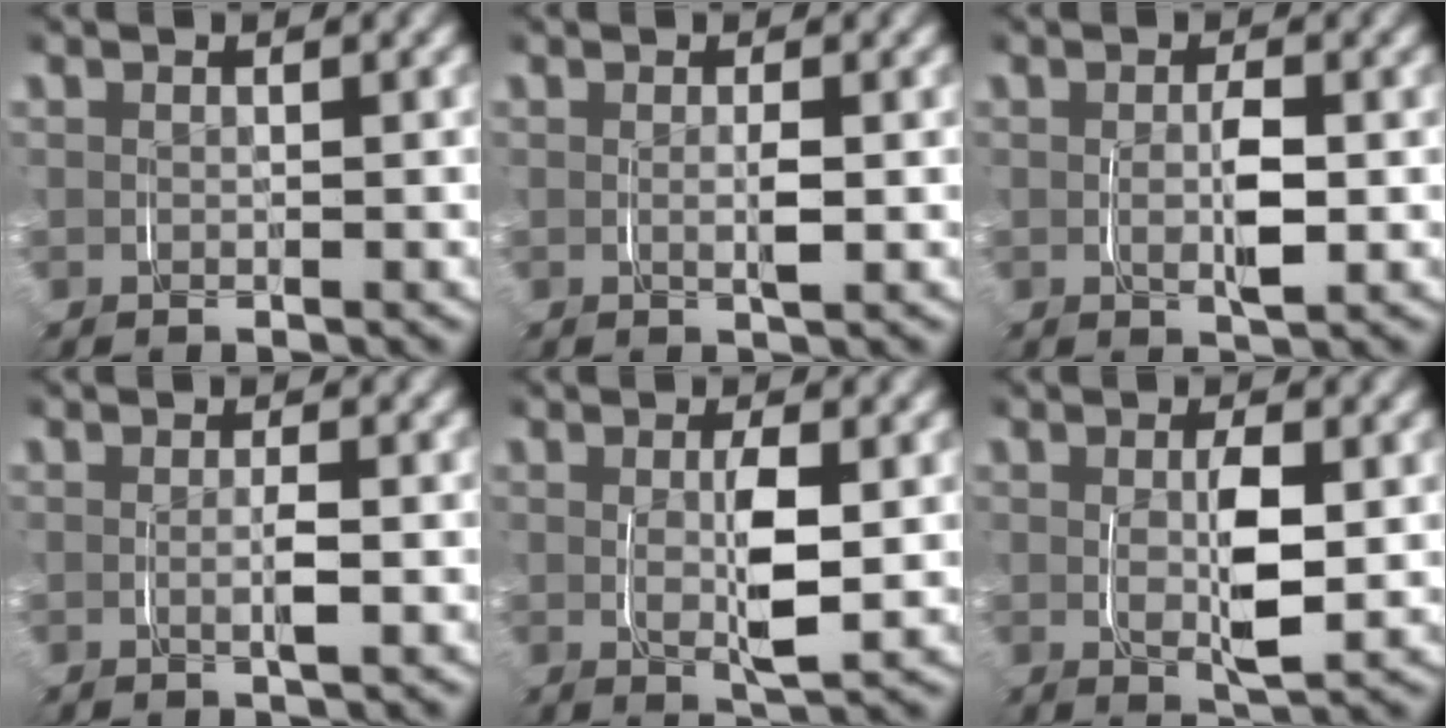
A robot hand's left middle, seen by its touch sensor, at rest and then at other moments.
{"total": 0.6, "force": [0.2, -0.6, 0.1], "torque": [-0.005, -0.003, 0.005]}
{"total": 0.9, "force": [-0.3, -0.1, 0.9], "torque": [-0.013, -0.005, -0.001]}
{"total": 0.6, "force": [-0.2, -0.6, 0.2], "torque": [-0.005, -0.002, -0.001]}
{"total": 1.8, "force": [0.3, -0.3, 1.7], "torque": [-0.030, -0.007, 0.010]}
{"total": 1.7, "force": [0.2, 0.0, 1.6], "torque": [-0.030, -0.009, 0.009]}